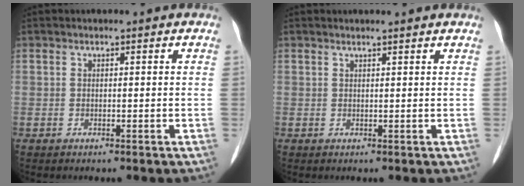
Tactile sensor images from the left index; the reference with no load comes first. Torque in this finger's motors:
{"motor_torque": [-2.13, 0.00, -1.05, -0.21]}